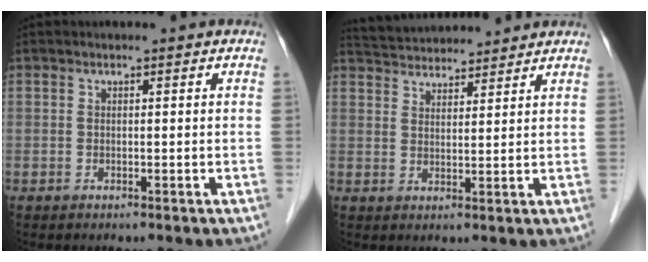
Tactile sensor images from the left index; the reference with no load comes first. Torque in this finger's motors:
{"motor_torque": [0.04, -0.51, 0.10, 0.06]}